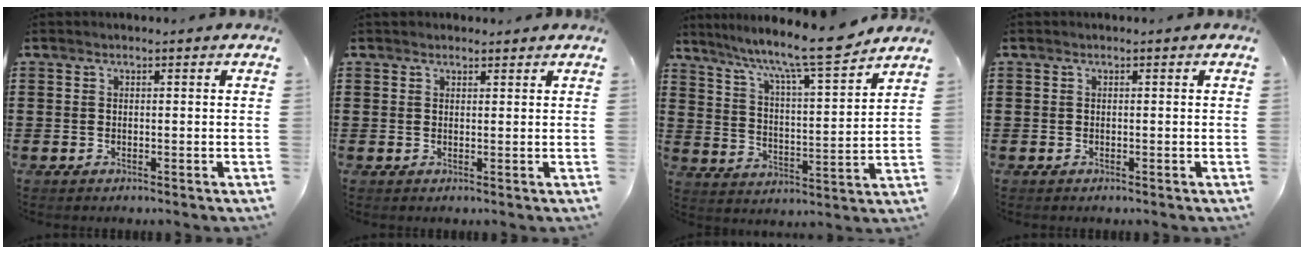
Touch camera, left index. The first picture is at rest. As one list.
[{"total": 1.2, "force": [1.1, 0.6, 0.0], "torque": [0.005, 0.000, 0.020]}, {"total": 9.6, "force": [8.2, 0.1, 5.0], "torque": [-0.110, -0.058, 0.131]}, {"total": 0.0}]